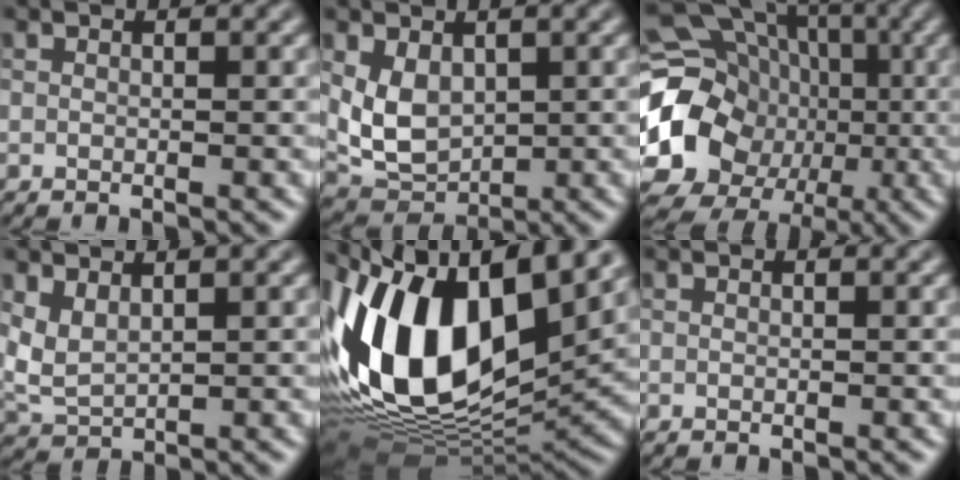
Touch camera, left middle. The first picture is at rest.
{"total": 4.1, "force": [0.8, 3.0, 2.8], "torque": [-0.061, -0.007, 0.023]}
{"total": 18.8, "force": [-2.5, 16.6, 8.4], "torque": [-0.165, -0.015, -0.064]}
{"total": 2.7, "force": [1.3, 1.4, 1.9], "torque": [-0.049, -0.001, 0.030]}
{"total": 15.8, "force": [3.8, 8.5, 12.7], "torque": [-0.244, -0.003, 0.057]}
{"total": 0.0}